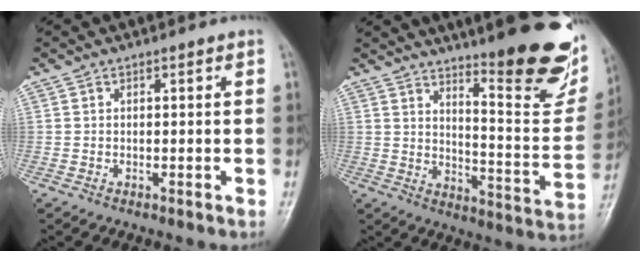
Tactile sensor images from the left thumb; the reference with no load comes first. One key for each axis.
{"total": 22.8, "fx": 15.0, "fy": 5.2, "fz": 16.4, "tx": -0.185, "ty": -0.097, "tz": 0.206}